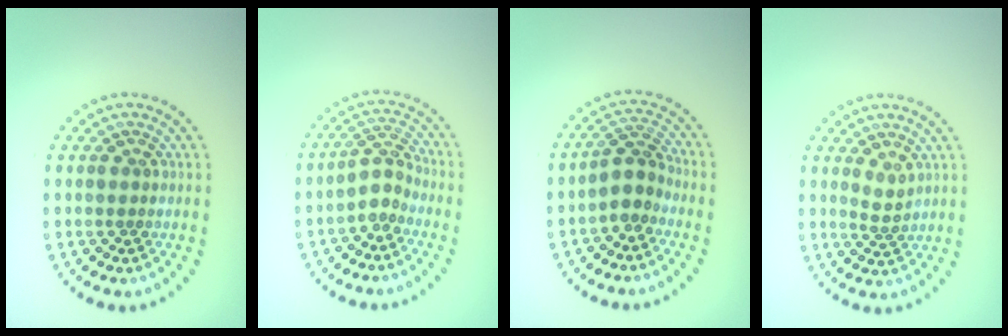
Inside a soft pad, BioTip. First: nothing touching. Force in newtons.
{"total": 2.2, "press": 1.5, "slide": 1.6}
{"total": 2.3, "press": 1.9, "slide": 1.4}
{"total": 1.1, "press": 0.8, "slide": 0.7}